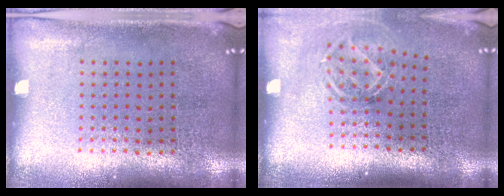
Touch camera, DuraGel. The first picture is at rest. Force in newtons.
{"total": 1.8, "press": 1.3, "slide": 1.3}